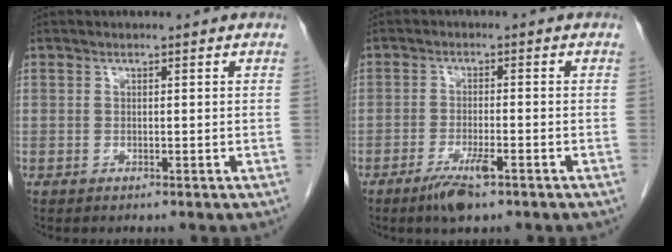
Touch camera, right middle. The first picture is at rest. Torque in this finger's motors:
{"motor_torque": [-0.01, -0.16, 0.06, 0.03]}